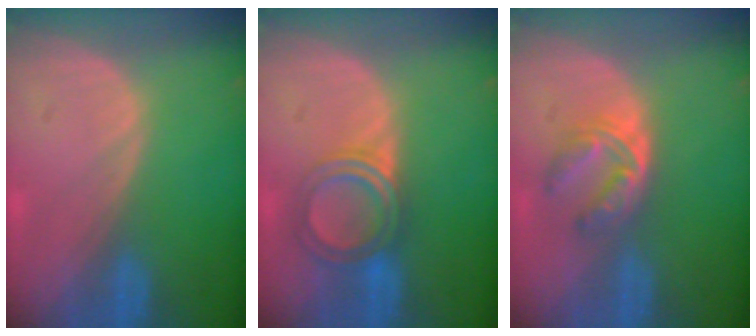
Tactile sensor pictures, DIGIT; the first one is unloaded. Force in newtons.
{"total": 5.3, "press": 5.2, "slide": 0.4}
{"total": 6.2, "press": 5.0, "slide": 3.6}